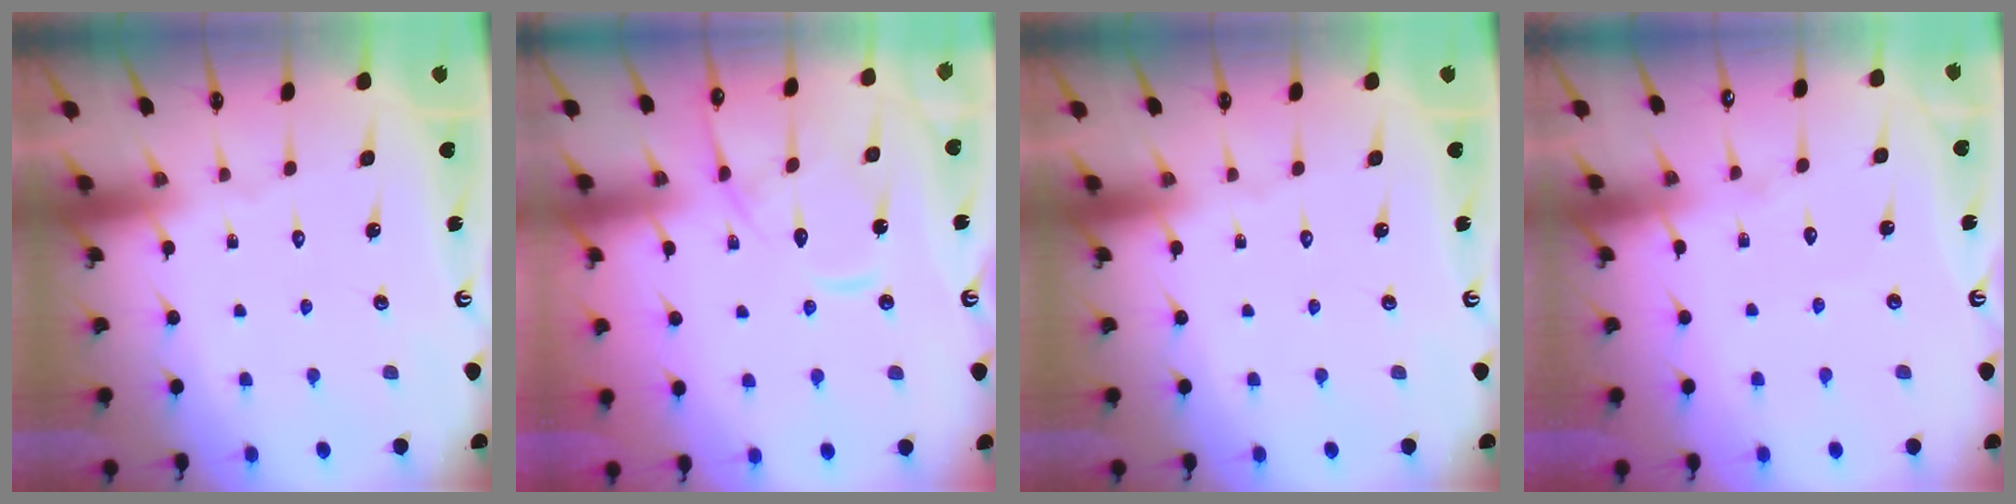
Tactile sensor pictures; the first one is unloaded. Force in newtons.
{"total": 11.7, "press": 11.6, "slide": 1.3}
{"total": 0.0}
{"total": 3.1, "press": 3.1, "slide": 0.3}